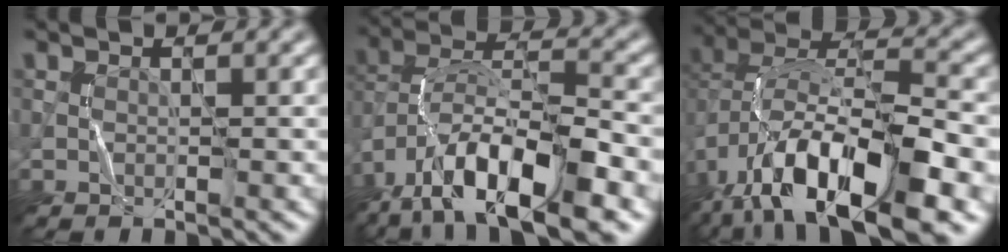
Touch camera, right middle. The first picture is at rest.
{"total": 13.5, "force": [-8.5, 4.5, 9.5], "torque": [-0.171, 0.007, -0.155]}
{"total": 15.6, "force": [-8.1, 6.7, 11.4], "torque": [-0.211, 0.000, -0.147]}